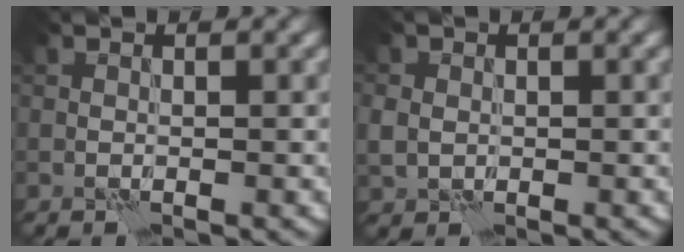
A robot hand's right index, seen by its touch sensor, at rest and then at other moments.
{"total": 2.3, "force": [0.2, 2.1, 1.0], "torque": [-0.023, 0.004, 0.007]}